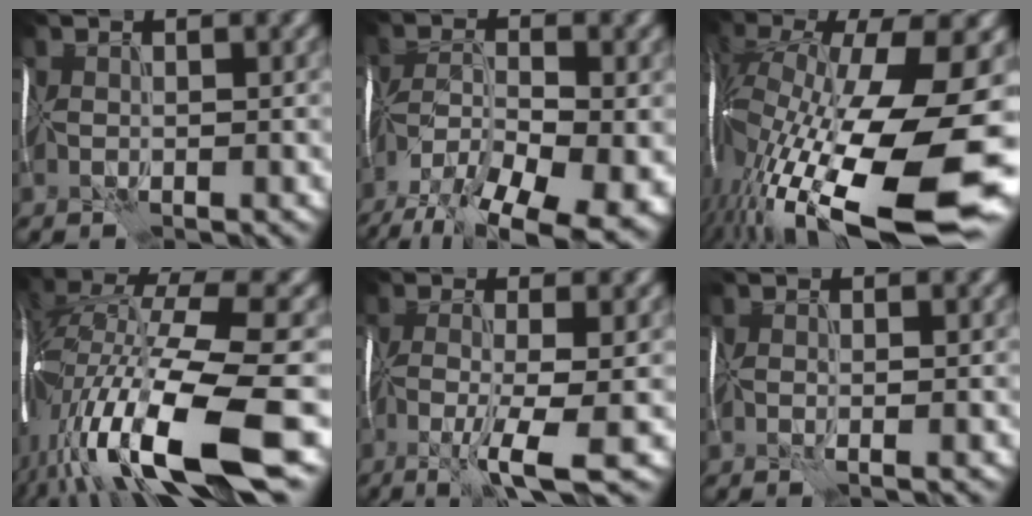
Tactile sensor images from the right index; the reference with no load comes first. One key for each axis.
{"total": 14.2, "fx": -9.8, "fy": 6.0, "fz": 8.3, "tx": -0.143, "ty": -0.017, "tz": -0.126}
{"total": 17.1, "fx": -6.5, "fy": 5.2, "fz": 14.9, "tx": -0.281, "ty": -0.015, "tz": -0.103}
{"total": 13.8, "fx": -4.4, "fy": 4.1, "fz": 12.5, "tx": -0.249, "ty": -0.004, "tz": -0.063}
{"total": 6.7, "fx": -3.5, "fy": 1.2, "fz": 5.6, "tx": -0.107, "ty": -0.005, "tz": -0.061}
{"total": 1.1, "fx": -0.3, "fy": 0.4, "fz": 1.0, "tx": -0.007, "ty": 0.000, "tz": -0.002}